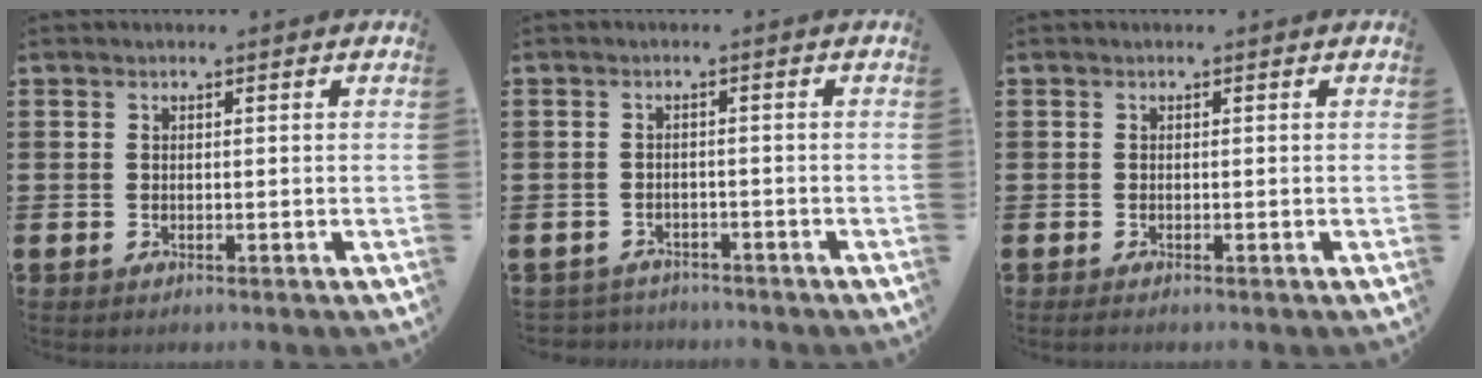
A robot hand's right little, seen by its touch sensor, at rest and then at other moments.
{"total": 1.5, "force": [-1.5, 0.3, -0.3], "torque": [-0.002, 0.003, -0.035]}
{"total": 0.0}